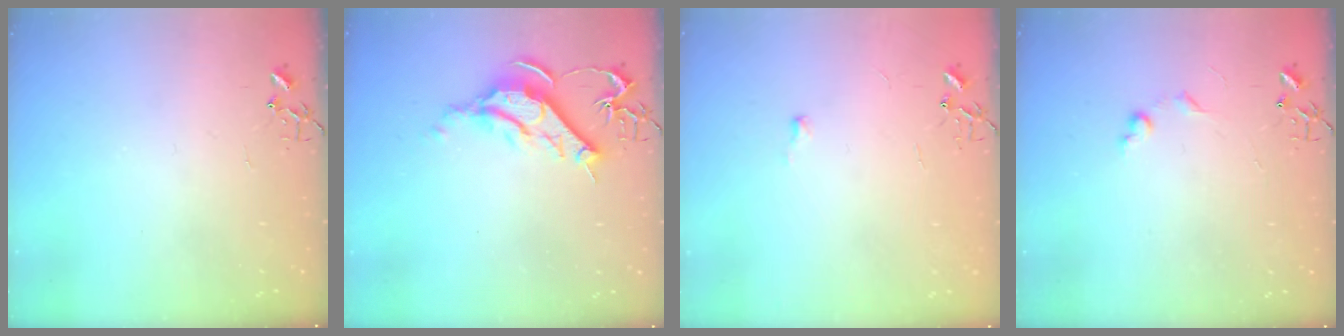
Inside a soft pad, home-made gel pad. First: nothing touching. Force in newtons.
{"total": 12.1, "press": 12.0, "slide": 1.4}
{"total": 3.6, "press": 3.5, "slide": 0.5}
{"total": 6.2, "press": 6.1, "slide": 0.8}